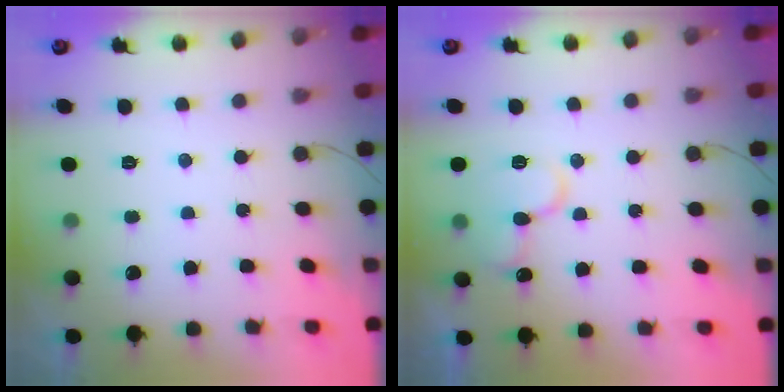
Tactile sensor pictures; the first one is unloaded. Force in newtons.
{"total": 12.0, "press": 11.9, "slide": 1.4}